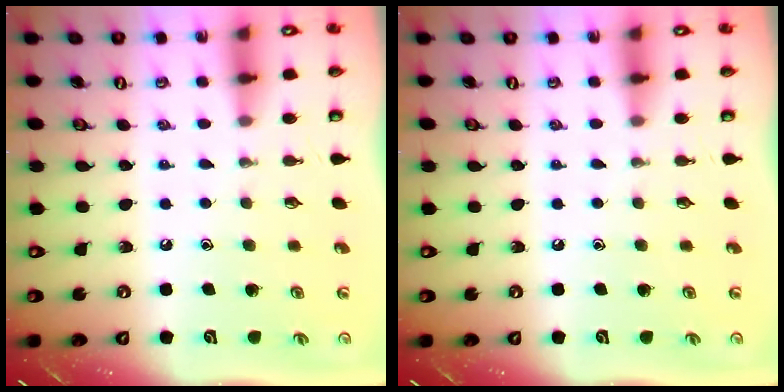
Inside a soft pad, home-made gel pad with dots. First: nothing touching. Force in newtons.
{"total": 0.0}